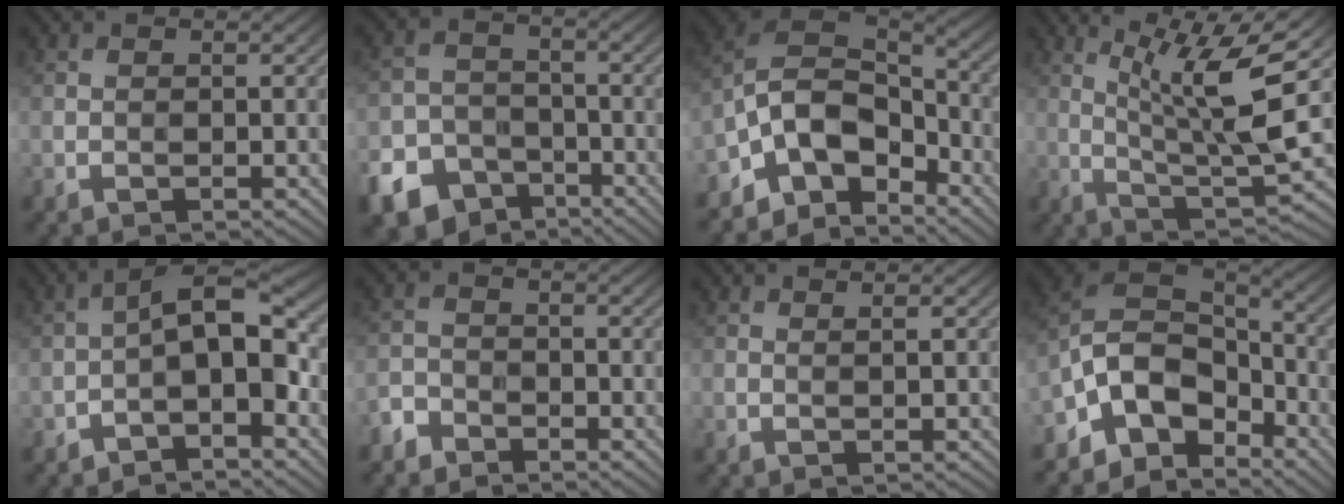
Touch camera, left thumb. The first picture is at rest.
{"total": 9.9, "force": [-6.7, 6.5, 3.4], "torque": [-0.085, -0.026, -0.106]}
{"total": 11.4, "force": [-6.5, 6.7, 6.6], "torque": [-0.152, -0.011, -0.121]}
{"total": 11.1, "force": [4.1, 1.7, 10.2], "torque": [-0.177, 0.013, 0.077]}
{"total": 7.5, "force": [-2.3, 2.7, 6.6], "torque": [-0.098, 0.009, -0.038]}
{"total": 2.9, "force": [-2.6, 1.1, 0.4], "torque": [-0.009, -0.009, -0.061]}
{"total": 1.1, "force": [0.9, 0.0, 0.6], "torque": [-0.010, 0.003, 0.010]}
{"total": 10.6, "force": [-5.9, 6.9, 5.6], "torque": [-0.142, -0.007, -0.109]}